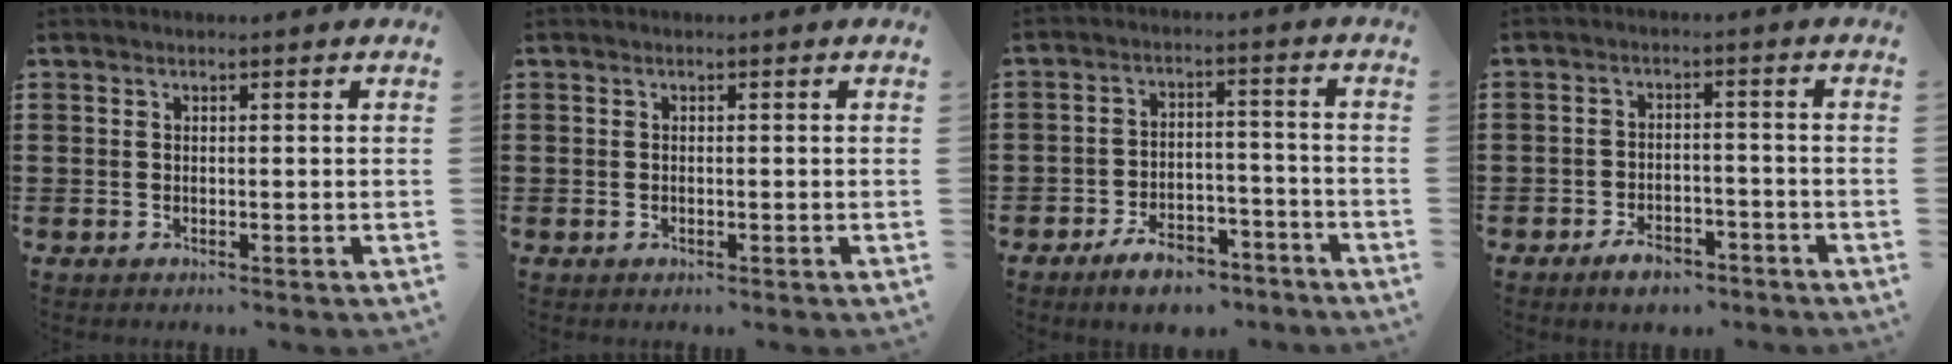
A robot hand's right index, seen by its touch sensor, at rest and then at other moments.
{"total": 0.0}
{"total": 6.6, "force": [-5.5, 2.2, 2.8], "torque": [-0.047, 0.017, -0.100]}
{"total": 4.1, "force": [-3.5, 1.5, 1.5], "torque": [-0.023, 0.012, -0.067]}